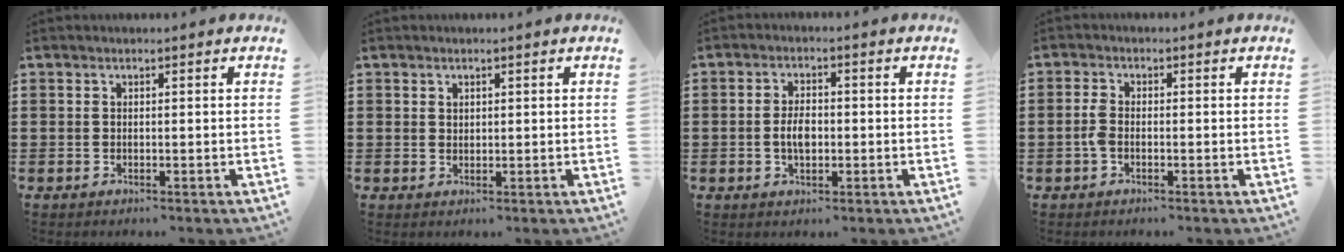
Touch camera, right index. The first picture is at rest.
{"total": 1.1, "force": [0.8, 0.7, 0.3], "torque": [-0.007, 0.002, 0.016]}
{"total": 4.0, "force": [-0.5, 2.0, 3.4], "torque": [-0.064, -0.002, -0.013]}
{"total": 2.4, "force": [-0.7, 1.2, 2.0], "torque": [-0.061, -0.007, -0.020]}